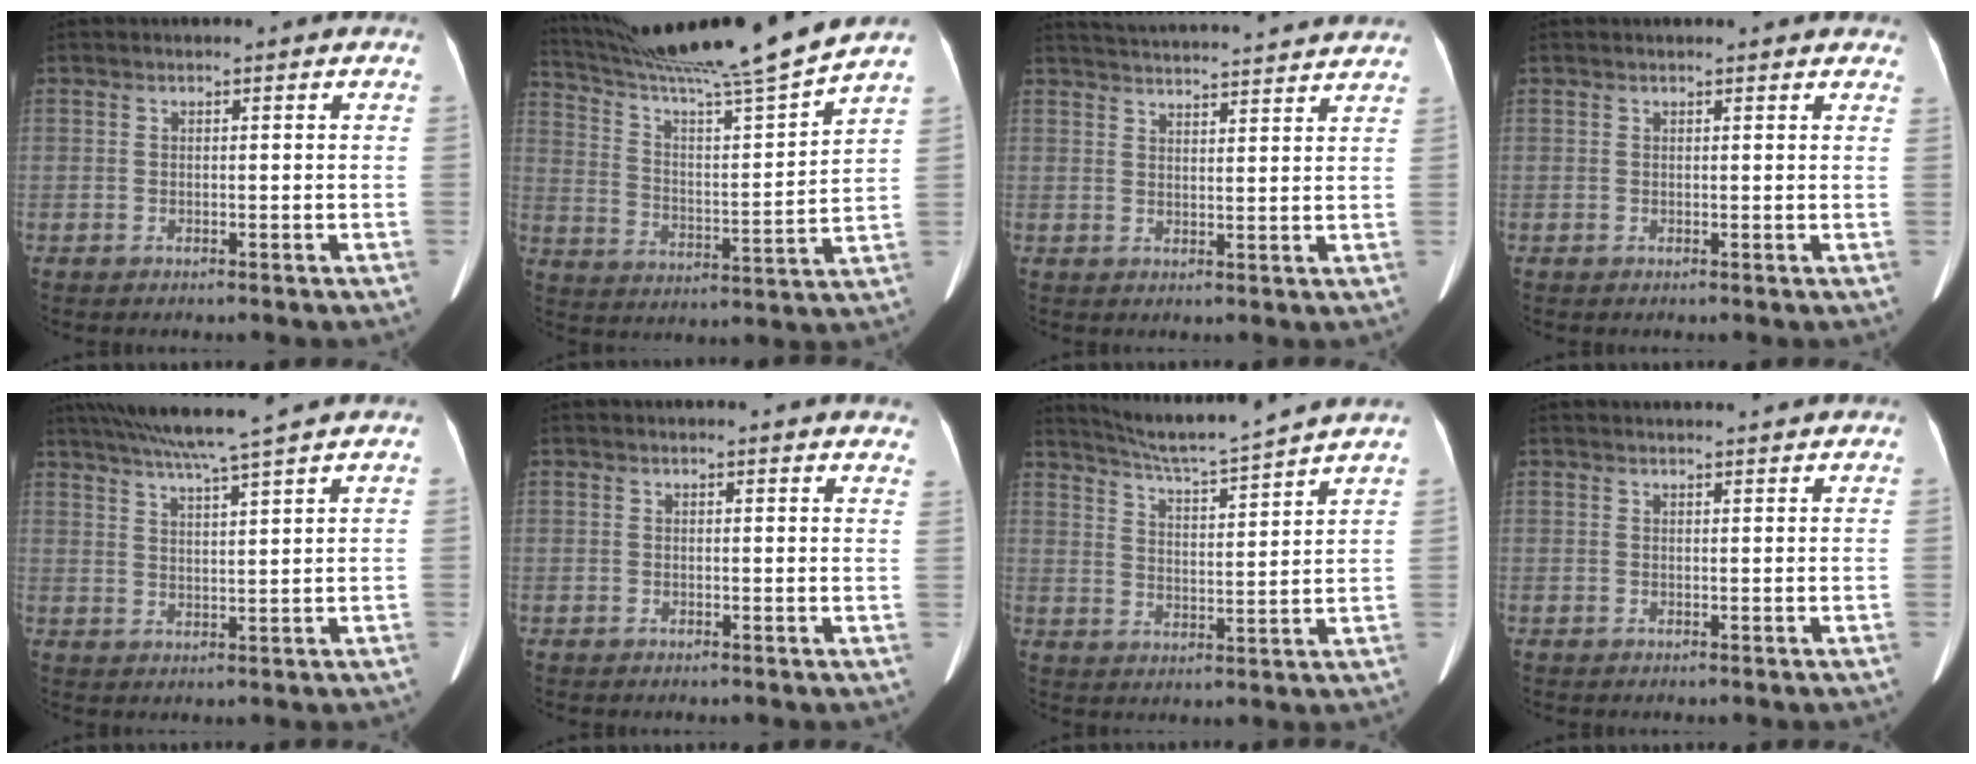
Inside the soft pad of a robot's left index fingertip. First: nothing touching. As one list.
[{"total": 19.4, "force": [17.3, -2.9, 8.3], "torque": [-0.147, -0.037, 0.271]}, {"total": 19.2, "force": [18.3, 0.6, 5.7], "torque": [-0.094, 0.010, 0.240]}, {"total": 6.1, "force": [5.6, 1.4, 2.1], "torque": [-0.018, 0.013, 0.049]}, {"total": 10.2, "force": [8.7, -1.7, 5.0], "torque": [-0.088, 0.012, 0.133]}, {"total": 11.1, "force": [10.6, 1.7, 2.9], "torque": [-0.008, -0.013, 0.093]}, {"total": 13.5, "force": [12.4, -1.8, 4.9], "torque": [-0.096, -0.009, 0.187]}, {"total": 6.4, "force": [6.1, 0.0, 1.8], "torque": [-0.021, 0.023, 0.065]}]